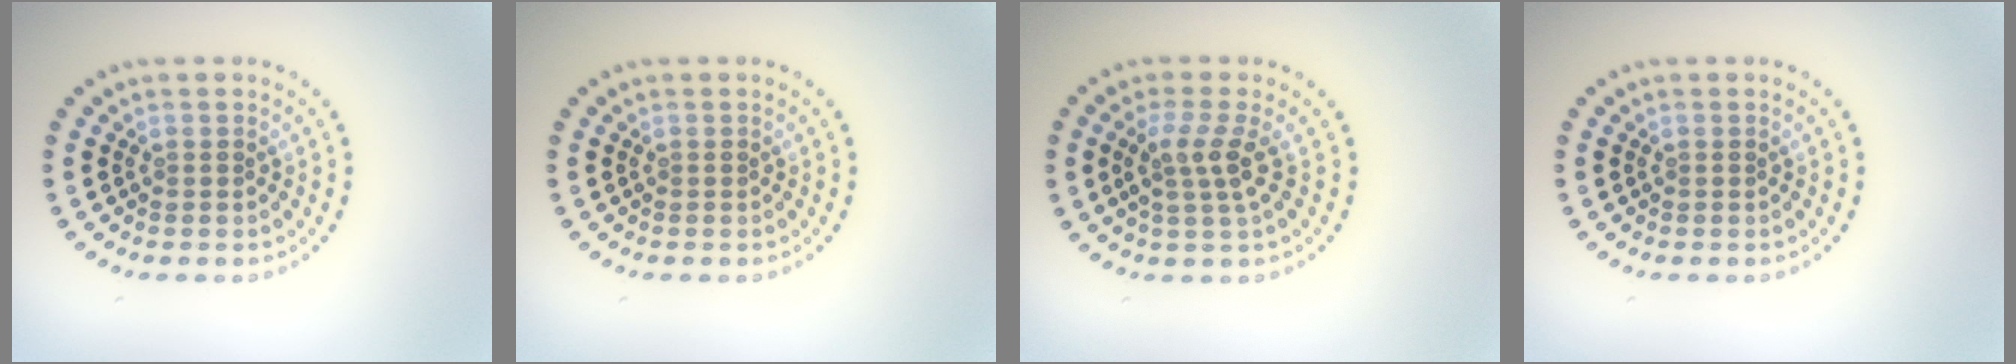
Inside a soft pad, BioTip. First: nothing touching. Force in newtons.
{"total": 0.0}
{"total": 2.7, "press": 2.0, "slide": 1.8}
{"total": 0.0}